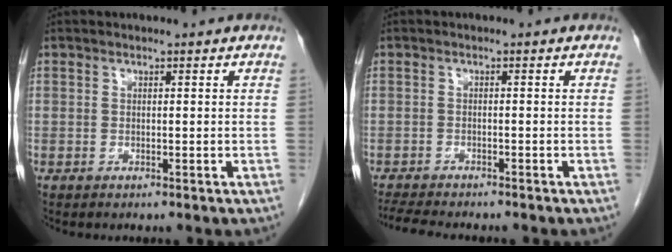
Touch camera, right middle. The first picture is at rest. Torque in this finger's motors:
{"motor_torque": [0.06, -0.05, 0.02, 0.01]}